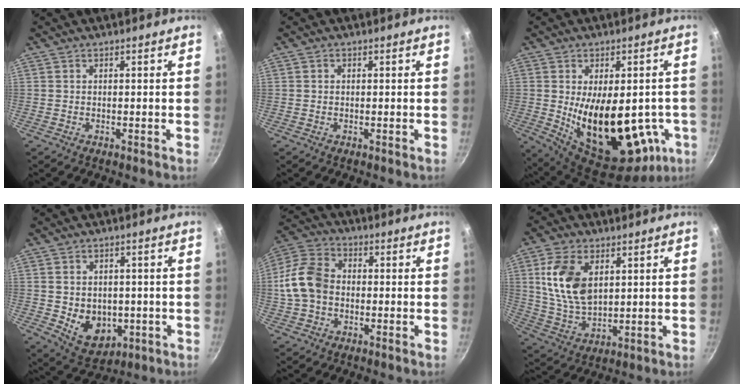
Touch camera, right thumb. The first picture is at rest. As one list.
[{"total": 0.6, "force": [0.1, 0.6, 0.2], "torque": [-0.001, 0.004, 0.001]}, {"total": 23.9, "force": [-3.3, 12.2, 20.3], "torque": [-0.273, -0.025, -0.018]}, {"total": 9.4, "force": [-1.3, 7.2, 5.8], "torque": [-0.061, -0.009, 0.000]}, {"total": 11.5, "force": [-0.8, 8.6, 7.5], "torque": [-0.129, 0.028, -0.031]}, {"total": 12.9, "force": [3.8, 7.9, 9.5], "torque": [-0.170, -0.021, 0.082]}]